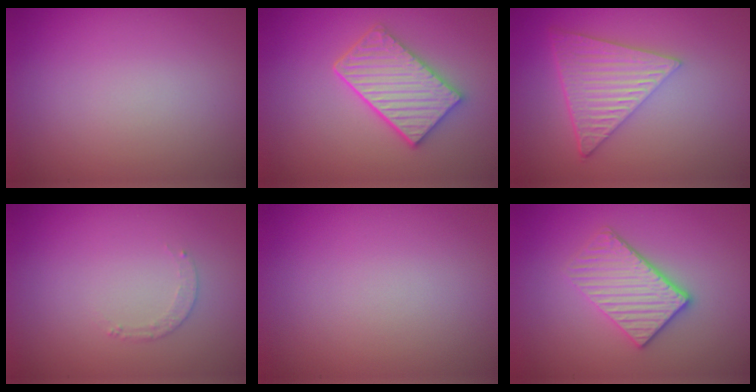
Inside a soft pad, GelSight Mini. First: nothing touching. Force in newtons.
{"total": 5.0, "press": 4.2, "slide": 2.8}
{"total": 6.6, "press": 4.7, "slide": 4.6}
{"total": 0.6, "press": 0.5, "slide": 0.3}
{"total": 0.0}
{"total": 3.8, "press": 3.2, "slide": 2.0}